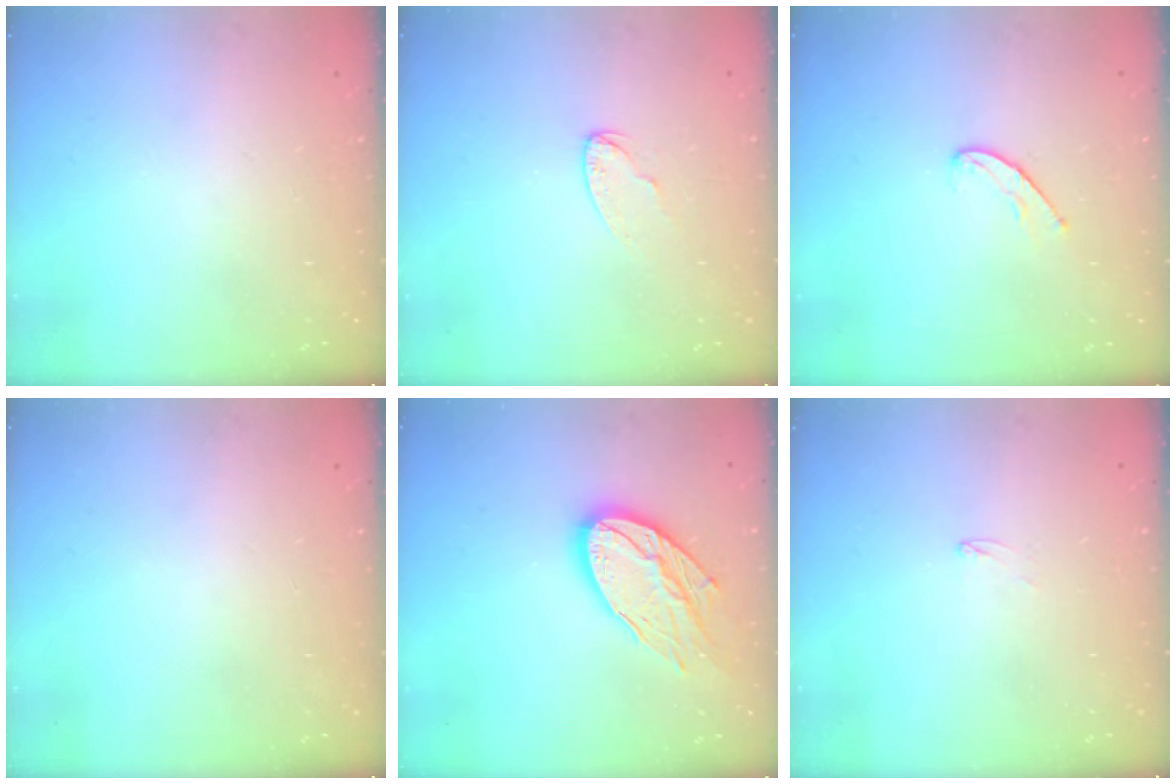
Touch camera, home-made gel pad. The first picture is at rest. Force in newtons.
{"total": 4.1, "press": 4.0, "slide": 0.4}
{"total": 6.5, "press": 6.4, "slide": 0.6}
{"total": 0.0}
{"total": 15.8, "press": 15.7, "slide": 1.2}
{"total": 2.6, "press": 2.6, "slide": 0.2}